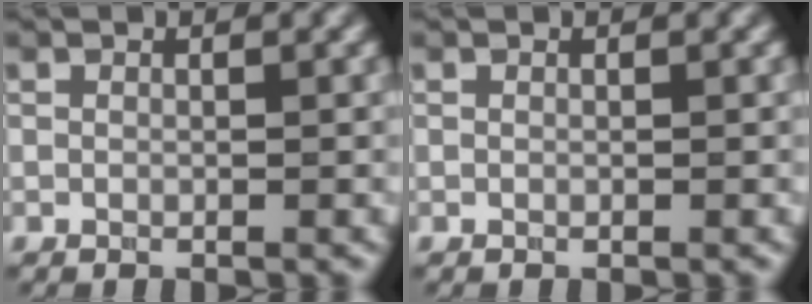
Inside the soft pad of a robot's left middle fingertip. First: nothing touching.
{"total": 0.0}